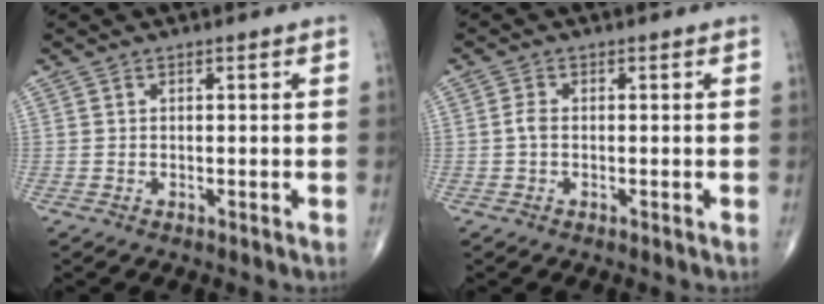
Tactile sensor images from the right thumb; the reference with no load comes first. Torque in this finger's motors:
{"motor_torque": [0.00, -0.23, 0.65, 0.05, 0.00]}